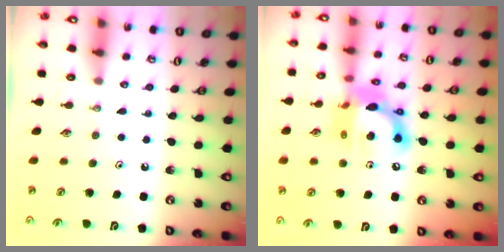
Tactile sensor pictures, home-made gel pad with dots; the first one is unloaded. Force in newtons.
{"total": 15.0, "press": 14.9, "slide": 1.1}